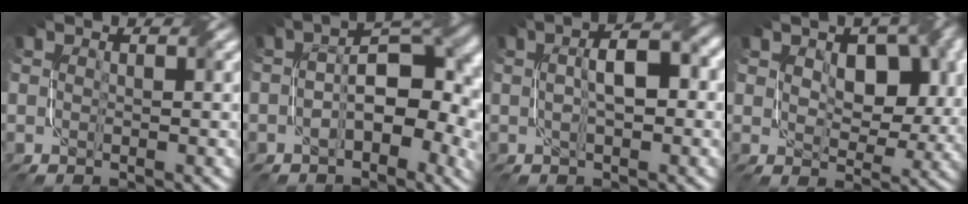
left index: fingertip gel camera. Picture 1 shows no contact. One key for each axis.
{"total": 7.6, "fx": -1.2, "fy": 3.7, "fz": 6.6, "tx": -0.090, "ty": 0.012, "tz": -0.025}
{"total": 4.5, "fx": 0.2, "fy": 1.4, "fz": 4.3, "tx": -0.072, "ty": 0.009, "tz": 0.003}
{"total": 6.2, "fx": 1.4, "fy": 4.0, "fz": 4.6, "tx": -0.077, "ty": -0.014, "tz": 0.030}